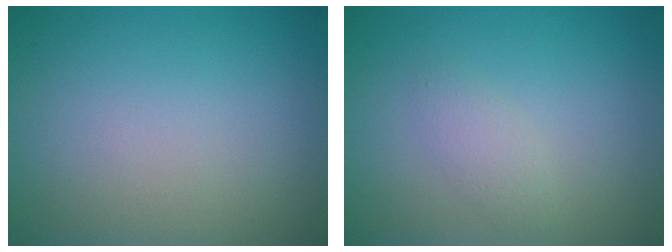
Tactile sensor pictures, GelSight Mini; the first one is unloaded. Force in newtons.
{"total": 1.5, "press": 1.5, "slide": 0.0}